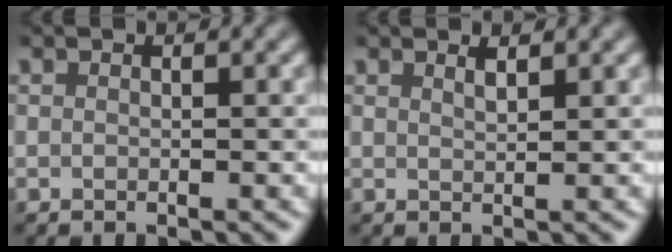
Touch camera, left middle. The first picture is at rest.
{"total": 1.0, "force": [0.8, 0.2, 0.6], "torque": [-0.004, 0.002, 0.013]}